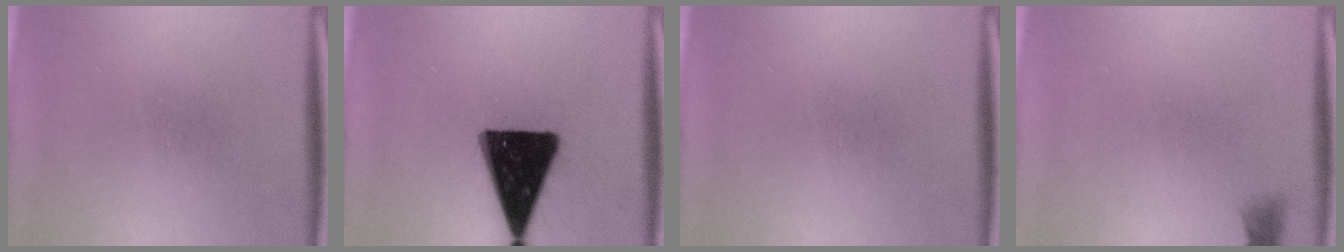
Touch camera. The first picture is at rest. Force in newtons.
{"total": 17.6}
{"total": 0.0}
{"total": 1.2}